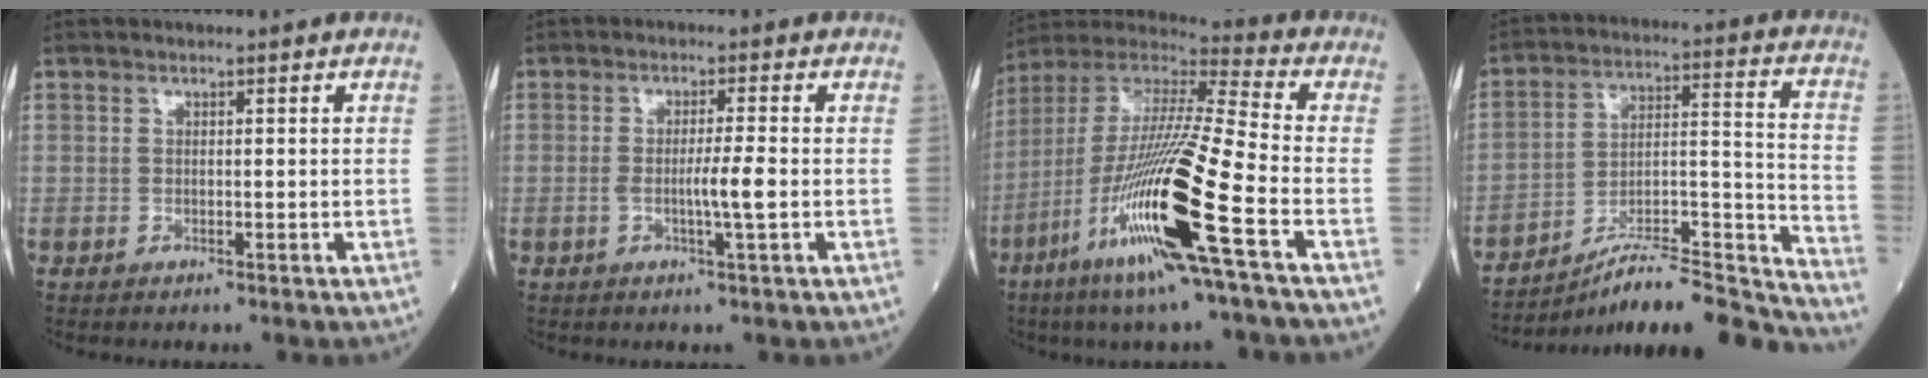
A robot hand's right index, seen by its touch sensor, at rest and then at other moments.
{"total": 3.5, "force": [-0.6, -0.5, 3.4], "torque": [-0.060, -0.002, -0.008]}
{"total": 21.3, "force": [-8.1, -0.1, 19.7], "torque": [-0.417, -0.040, -0.162]}
{"total": 22.0, "force": [-20.4, 0.5, 8.0], "torque": [-0.085, 0.026, -0.310]}